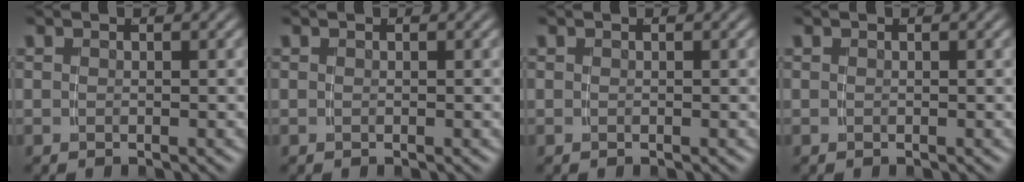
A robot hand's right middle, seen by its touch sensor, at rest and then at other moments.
{"total": 0.0}
{"total": 0.0}
{"total": 0.0}